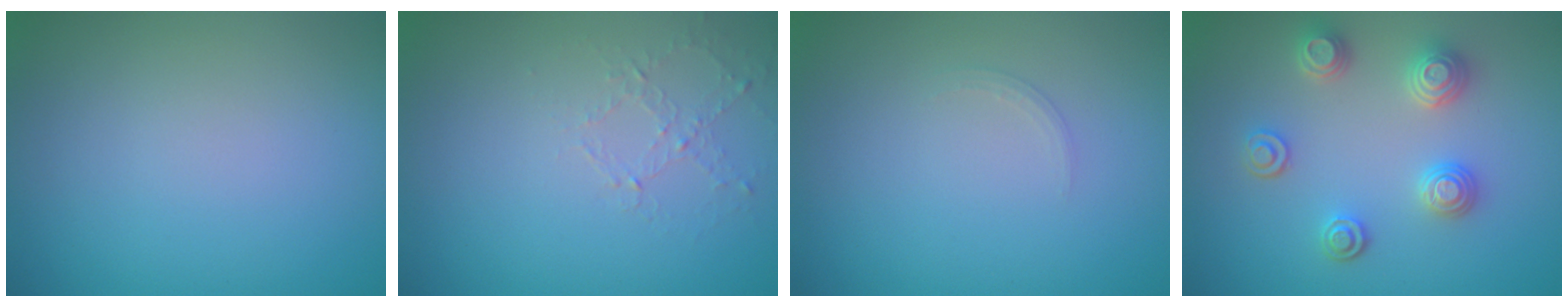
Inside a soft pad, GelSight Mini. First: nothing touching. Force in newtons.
{"total": 1.0, "press": 0.4, "slide": 0.9}
{"total": 0.7, "press": 0.7, "slide": 0.1}
{"total": 3.4, "press": 3.2, "slide": 1.2}